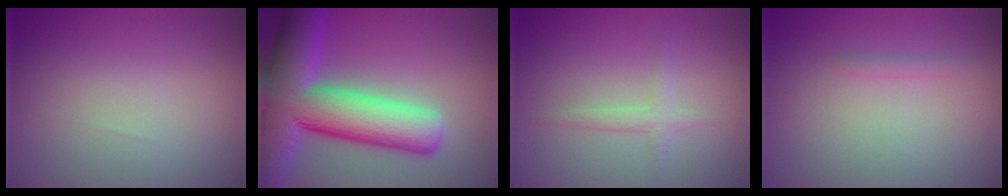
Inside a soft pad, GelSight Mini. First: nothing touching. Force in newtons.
{"total": 12.1, "press": 12.1, "slide": 0.9}
{"total": 1.3, "press": 1.3, "slide": 0.1}
{"total": 0.7, "press": 0.7, "slide": 0.0}